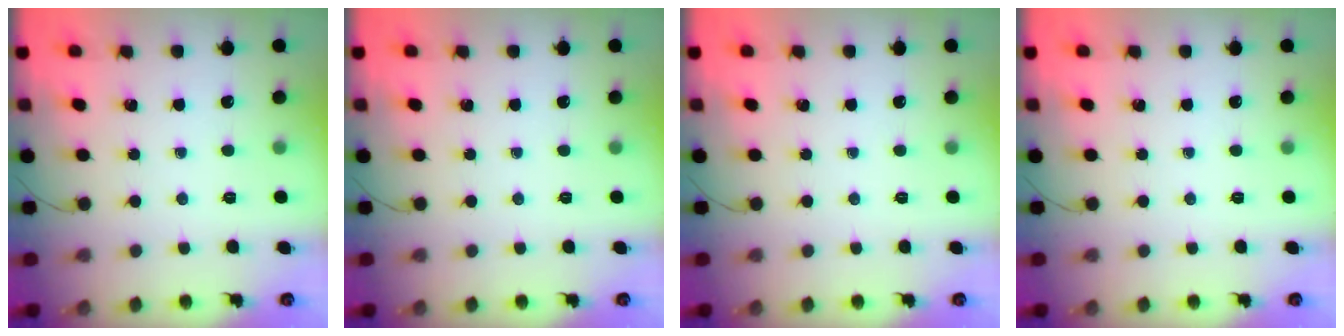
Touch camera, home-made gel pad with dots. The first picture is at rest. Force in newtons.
{"total": 0.0}
{"total": 0.0}
{"total": 0.0}